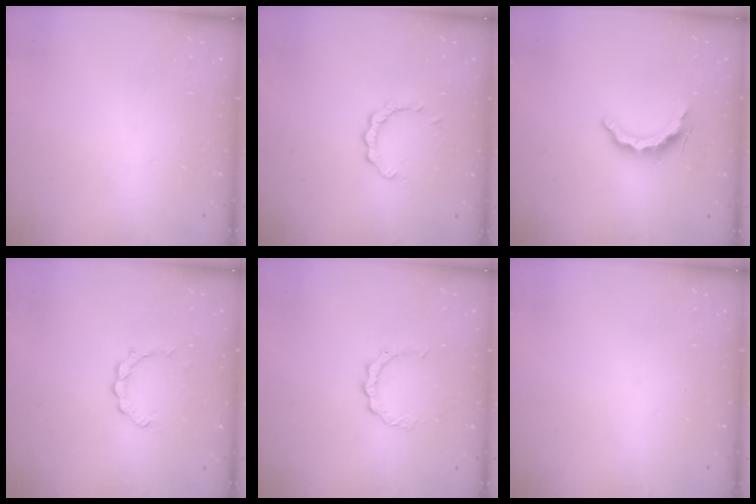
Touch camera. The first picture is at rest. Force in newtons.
{"total": 2.4, "press": 2.4, "slide": 0.2}
{"total": 8.8, "press": 8.7, "slide": 0.4}
{"total": 3.6, "press": 3.6, "slide": 0.3}
{"total": 2.9, "press": 2.9, "slide": 0.2}
{"total": 0.0}